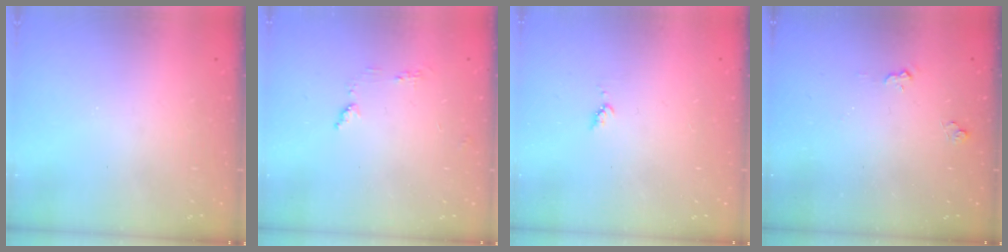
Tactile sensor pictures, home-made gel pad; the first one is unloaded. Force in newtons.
{"total": 5.3, "press": 5.2, "slide": 0.6}
{"total": 4.4, "press": 4.3, "slide": 0.4}
{"total": 4.7, "press": 4.7, "slide": 0.5}